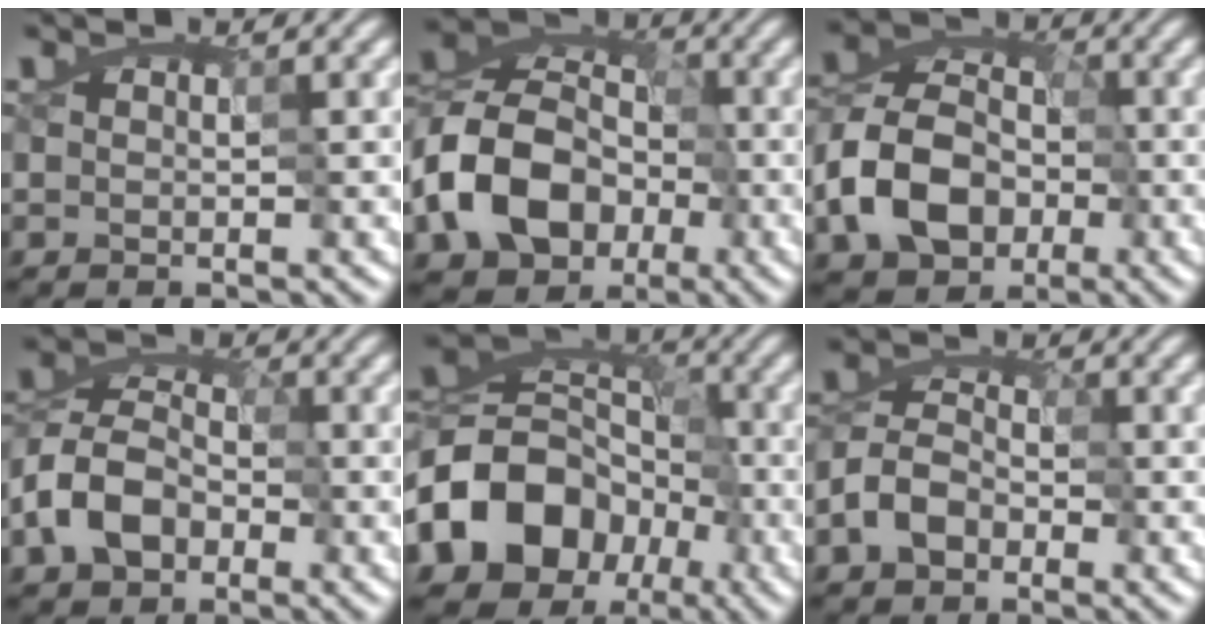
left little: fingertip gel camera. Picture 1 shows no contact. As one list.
[{"total": 9.0, "force": [-4.6, 6.3, 4.4], "torque": [-0.074, 0.008, -0.094]}, {"total": 7.3, "force": [-4.1, 5.0, 3.3], "torque": [-0.060, 0.002, -0.082]}, {"total": 5.3, "force": [-3.9, 3.0, 1.9], "torque": [-0.037, 0.005, -0.077]}, {"total": 12.9, "force": [-6.5, 9.4, 6.0], "torque": [-0.118, -0.006, -0.122]}, {"total": 3.9, "force": [-3.3, 1.7, 0.9], "torque": [-0.016, 0.005, -0.064]}]